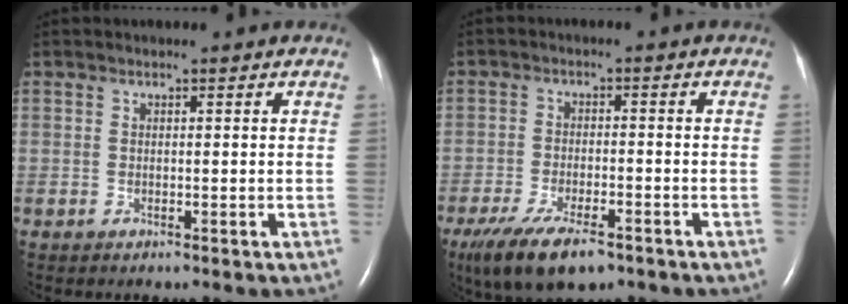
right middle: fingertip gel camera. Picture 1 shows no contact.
{"total": 10.5, "force": [-7.2, 3.5, 6.8], "torque": [-0.125, -0.016, -0.118]}